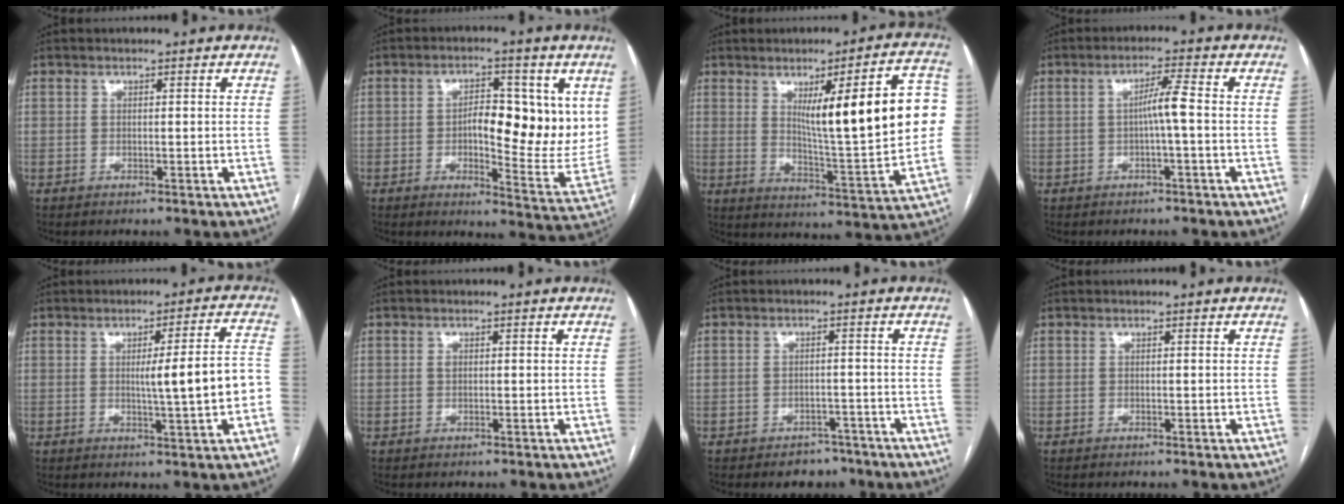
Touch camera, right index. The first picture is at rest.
{"total": 13.5, "force": [2.3, 5.3, 12.3], "torque": [-0.152, 0.006, 0.038]}
{"total": 18.7, "force": [3.6, 2.0, 18.2], "torque": [-0.245, 0.009, 0.054]}
{"total": 3.7, "force": [-0.5, -0.3, 3.7], "torque": [-0.064, 0.009, -0.006]}
{"total": 9.1, "force": [-1.0, 0.1, 9.1], "torque": [-0.120, 0.014, -0.013]}
{"total": 0.9, "force": [0.2, 0.5, 0.7], "torque": [-0.015, 0.004, 0.005]}
{"total": 3.7, "force": [-2.7, 2.4, 0.7], "torque": [-0.004, 0.012, -0.032]}
{"total": 0.0}